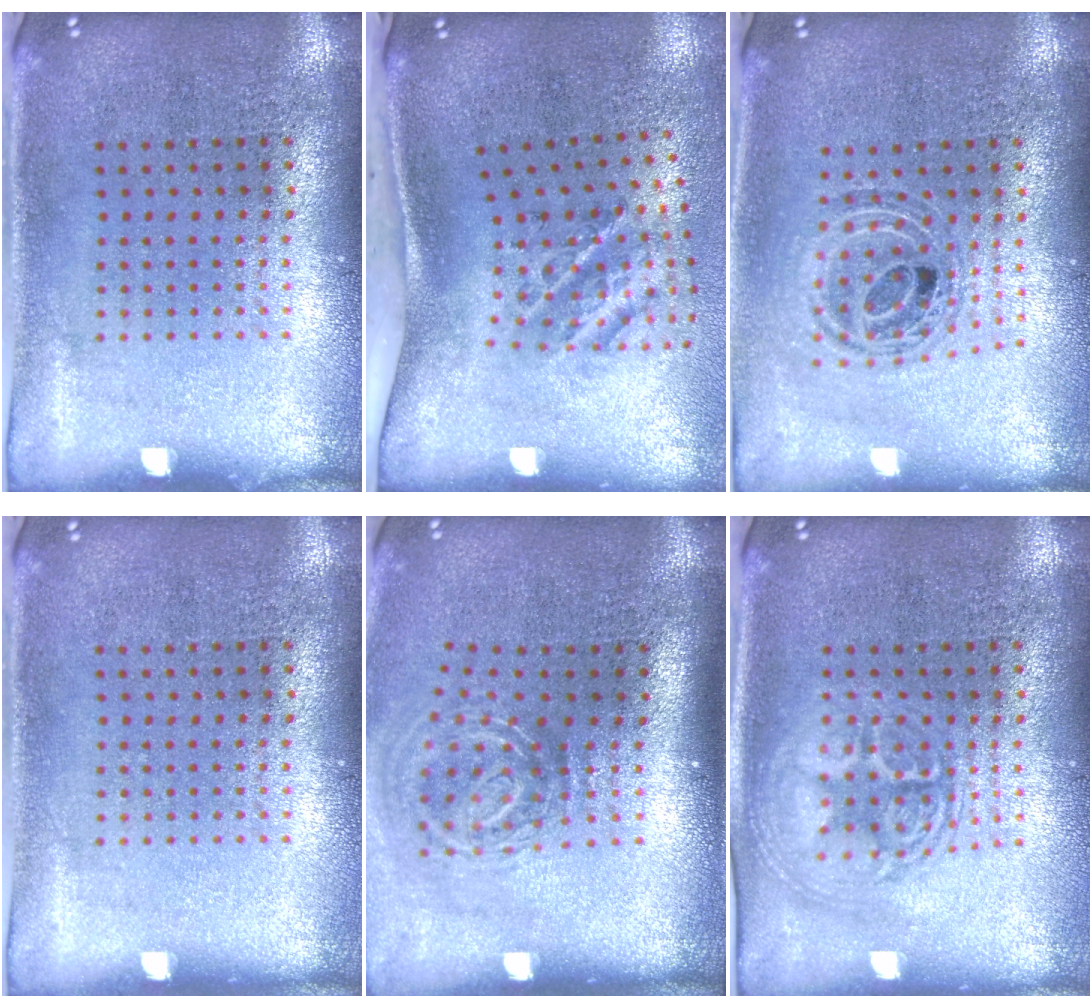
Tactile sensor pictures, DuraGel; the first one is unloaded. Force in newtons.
{"total": 2.1, "press": 1.3, "slide": 1.7}
{"total": 0.7, "press": 0.7, "slide": 0.2}
{"total": 0.0}
{"total": 2.0, "press": 1.2, "slide": 1.6}
{"total": 2.8, "press": 2.7, "slide": 0.3}